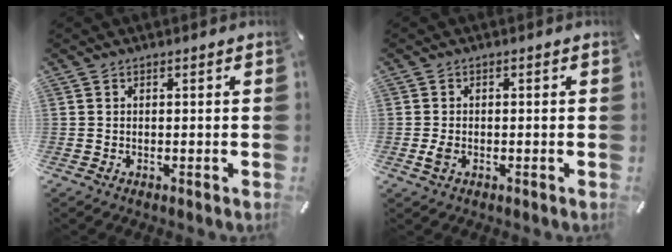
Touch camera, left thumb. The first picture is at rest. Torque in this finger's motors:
{"motor_torque": [0.21, 0.26, 0.18, 0.15, 0.01]}